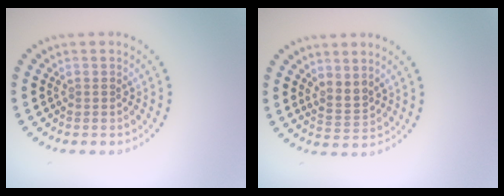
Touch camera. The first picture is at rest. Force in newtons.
{"total": 2.0, "press": 1.4, "slide": 1.4}